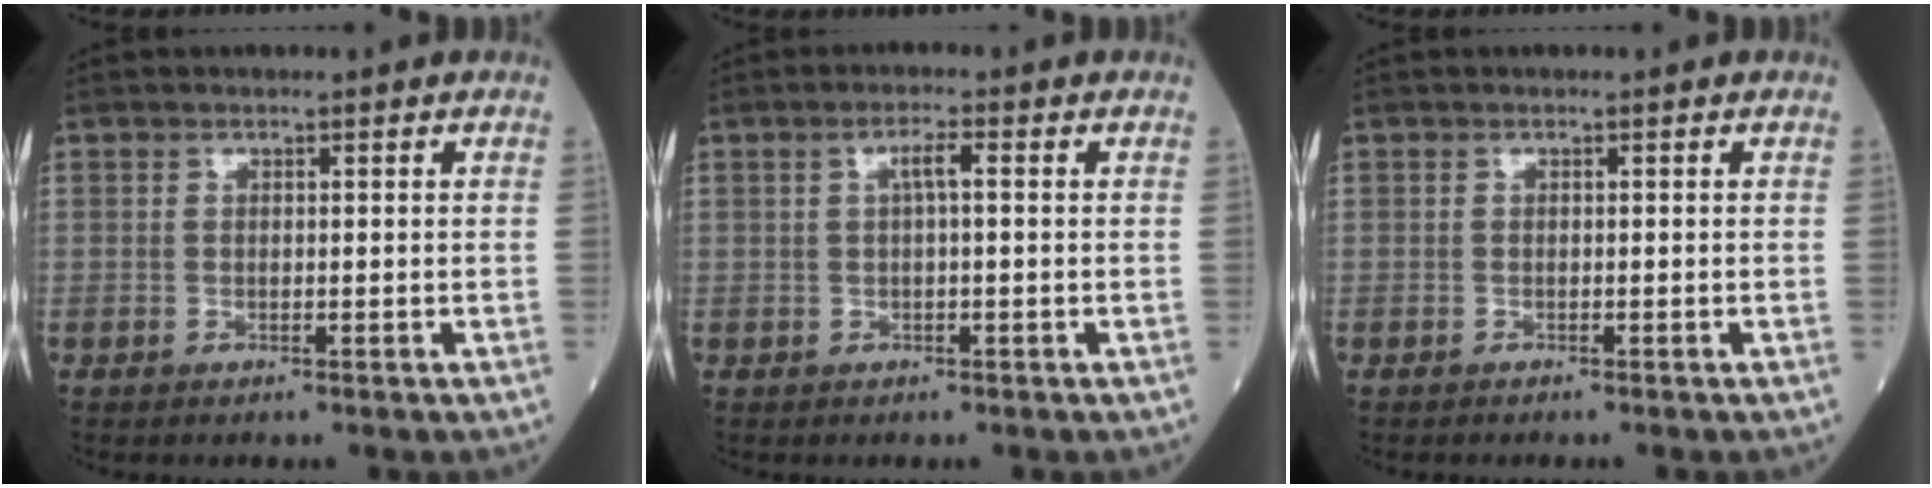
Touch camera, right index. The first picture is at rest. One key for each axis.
{"total": 2.3, "fx": 0.4, "fy": 0.3, "fz": 2.3, "tx": -0.042, "ty": 0.006, "tz": 0.007}
{"total": 0.5, "fx": -0.5, "fy": 0.1, "fz": 0.1, "tx": 0.000, "ty": 0.000, "tz": -0.010}